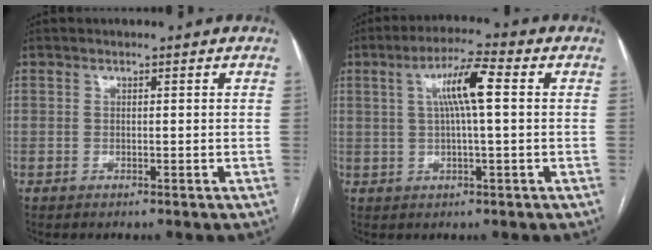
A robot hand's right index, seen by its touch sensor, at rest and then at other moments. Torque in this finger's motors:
{"motor_torque": [0.67, 0.30, 0.22, 0.12]}